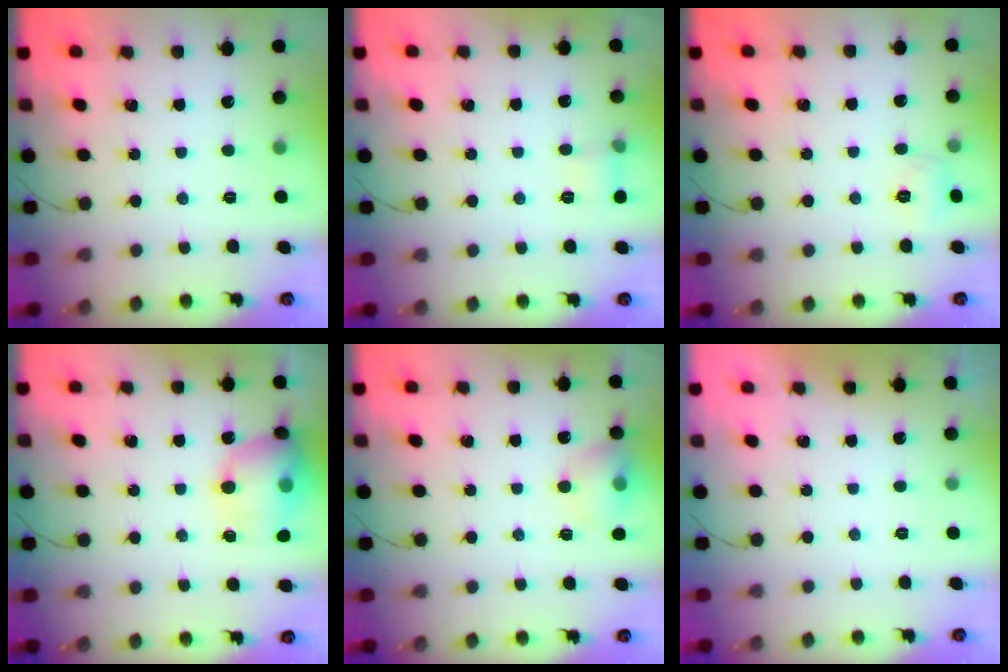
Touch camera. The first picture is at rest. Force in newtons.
{"total": 5.8, "press": 5.6, "slide": 1.5}
{"total": 5.8, "press": 5.6, "slide": 1.6}
{"total": 15.4, "press": 15.1, "slide": 2.8}
{"total": 9.2, "press": 9.1, "slide": 1.2}
{"total": 0.0}